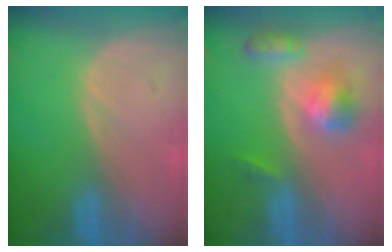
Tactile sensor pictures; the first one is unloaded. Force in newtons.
{"total": 5.6, "press": 5.1, "slide": 2.4}